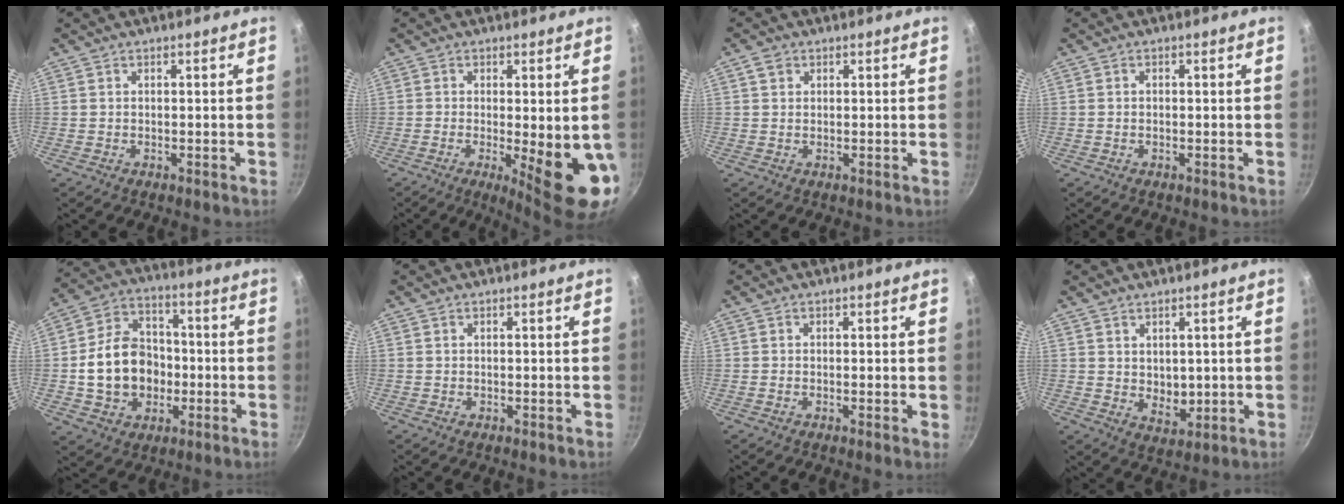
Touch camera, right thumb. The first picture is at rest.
{"total": 15.3, "force": [-3.4, 3.6, 14.5], "torque": [-0.182, -0.013, -0.036]}
{"total": 1.8, "force": [0.7, 1.5, 0.7], "torque": [-0.009, 0.000, 0.011]}
{"total": 0.5, "force": [-0.1, 0.4, 0.3], "torque": [-0.004, 0.004, -0.002]}
{"total": 14.9, "force": [-1.8, 11.9, 8.8], "torque": [-0.126, 0.036, -0.027]}
{"total": 0.0}
{"total": 0.7, "force": [-0.1, 0.1, 0.7], "torque": [-0.010, -0.002, -0.005]}
{"total": 4.2, "force": [1.2, 3.0, 2.7], "torque": [-0.028, -0.015, 0.030]}